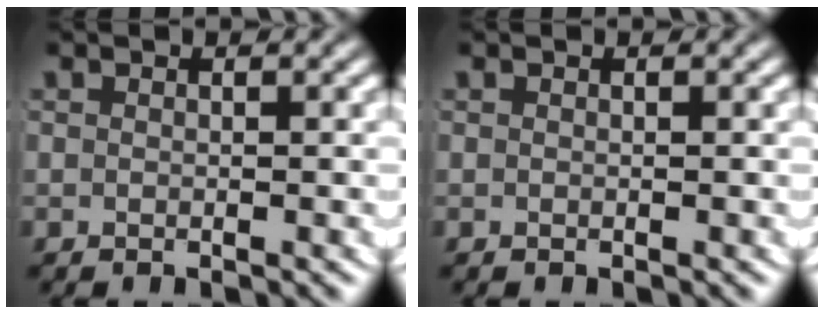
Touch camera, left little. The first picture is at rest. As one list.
[{"total": 0.0}]